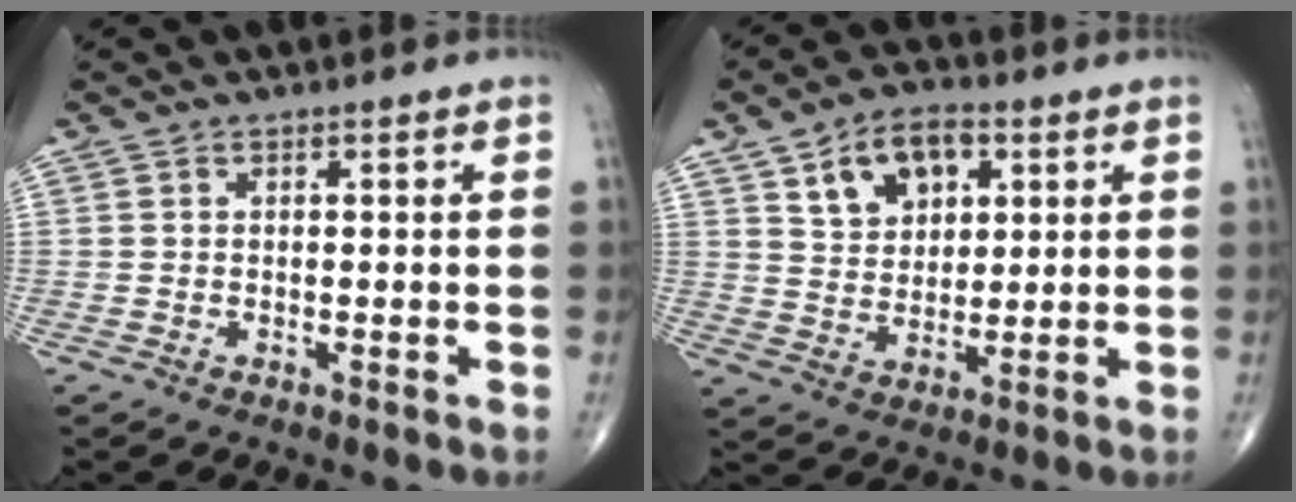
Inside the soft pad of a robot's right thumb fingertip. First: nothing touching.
{"total": 10.5, "force": [4.5, 6.9, 6.4], "torque": [-0.075, -0.012, 0.079]}